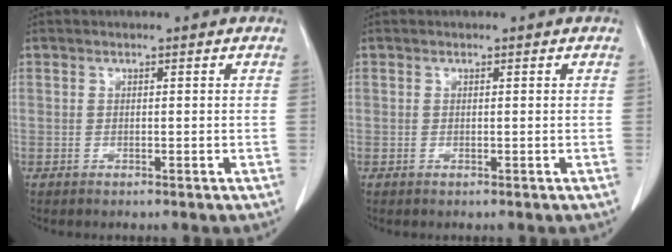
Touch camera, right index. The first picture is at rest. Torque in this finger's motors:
{"motor_torque": [-0.09, 0.07, -0.02, 0.01]}